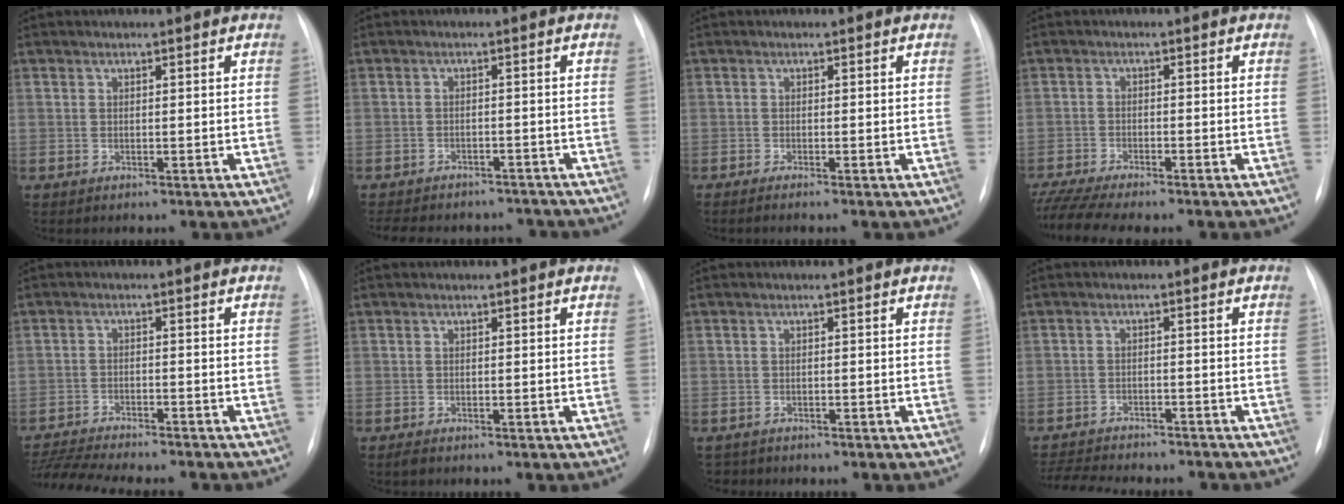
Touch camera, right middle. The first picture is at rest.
{"total": 13.8, "force": [-12.2, 5.2, 3.9], "torque": [-0.086, 0.010, -0.146]}
{"total": 1.5, "force": [-1.2, -0.3, 0.8], "torque": [-0.012, 0.002, -0.017]}
{"total": 9.9, "force": [-8.6, 1.0, 4.7], "torque": [-0.077, -0.009, -0.134]}
{"total": 14.4, "force": [-13.2, 1.6, 5.7], "torque": [-0.112, -0.010, -0.197]}
{"total": 0.7, "force": [-0.6, 0.2, 0.4], "torque": [-0.010, -0.002, -0.008]}
{"total": 1.5, "force": [-1.3, 0.7, -0.3], "torque": [0.002, -0.001, -0.018]}
{"total": 12.9, "force": [-11.8, 2.7, 4.4], "torque": [-0.089, -0.003, -0.161]}